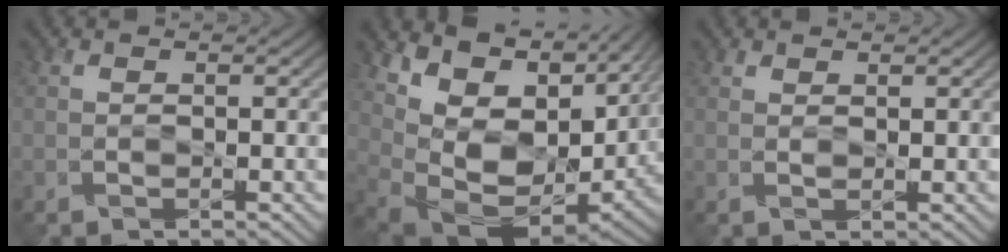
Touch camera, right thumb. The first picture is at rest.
{"total": 14.4, "force": [4.1, 8.1, 11.2], "torque": [-0.191, -0.010, 0.101]}
{"total": 0.7, "force": [0.7, 0.0, 0.2], "torque": [-0.006, -0.003, 0.014]}